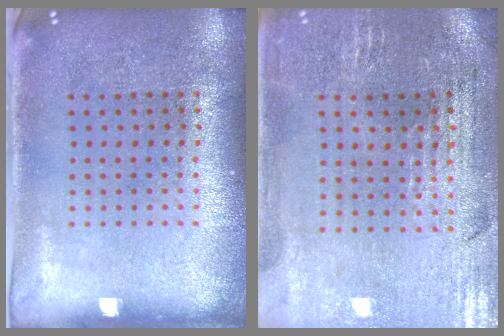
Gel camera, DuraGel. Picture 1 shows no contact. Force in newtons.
{"total": 1.1, "press": 1.1, "slide": 0.3}